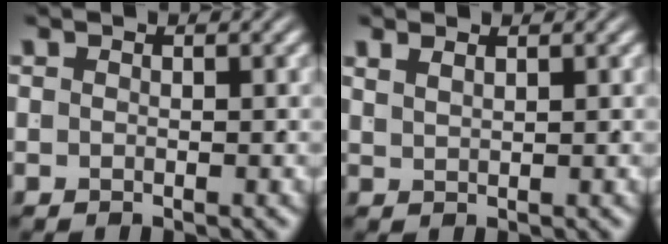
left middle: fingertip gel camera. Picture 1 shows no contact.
{"total": 1.4, "force": [1.1, -0.8, 0.2], "torque": [0.006, -0.001, 0.030]}